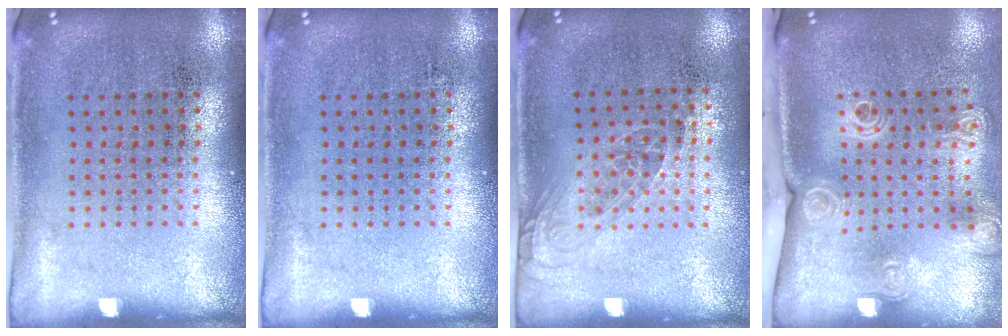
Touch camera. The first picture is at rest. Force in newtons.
{"total": 0.0}
{"total": 1.1, "press": 0.8, "slide": 0.7}
{"total": 2.0, "press": 1.5, "slide": 1.4}